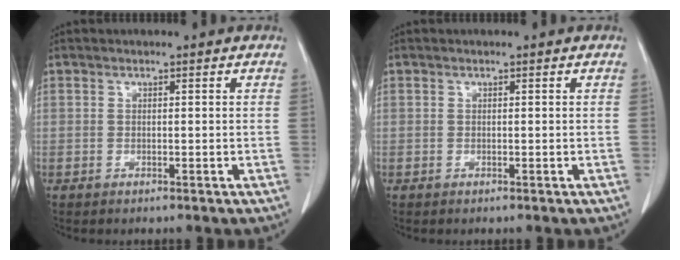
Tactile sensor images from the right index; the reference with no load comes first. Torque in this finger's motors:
{"motor_torque": [0.00, 0.00, 0.00, 0.00]}